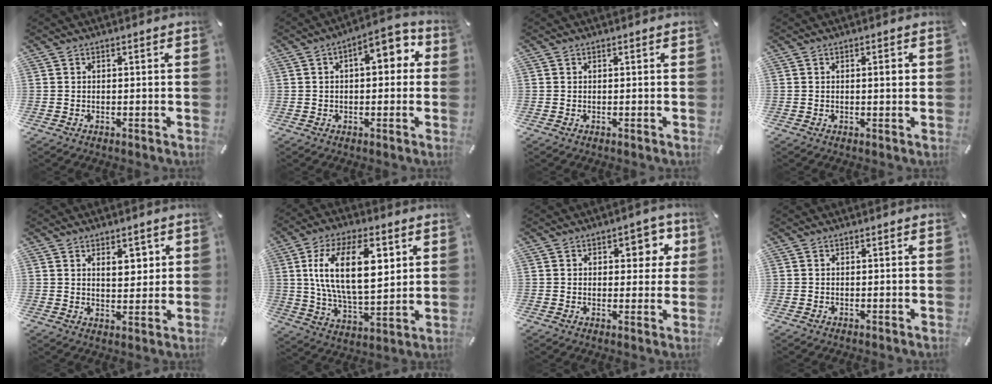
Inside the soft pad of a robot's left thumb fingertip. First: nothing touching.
{"total": 8.6, "force": [2.2, 4.3, 7.1], "torque": [-0.091, -0.007, 0.027]}
{"total": 0.0}
{"total": 1.9, "force": [0.3, 0.5, 1.8], "torque": [-0.026, 0.000, 0.001]}
{"total": 6.1, "force": [2.6, 3.9, 4.0], "torque": [-0.042, -0.009, 0.036]}
{"total": 18.8, "force": [5.9, 9.4, 15.2], "torque": [-0.295, 0.004, 0.092]}
{"total": 7.2, "force": [2.5, 4.6, 5.0], "torque": [-0.050, -0.005, 0.032]}
{"total": 0.0}